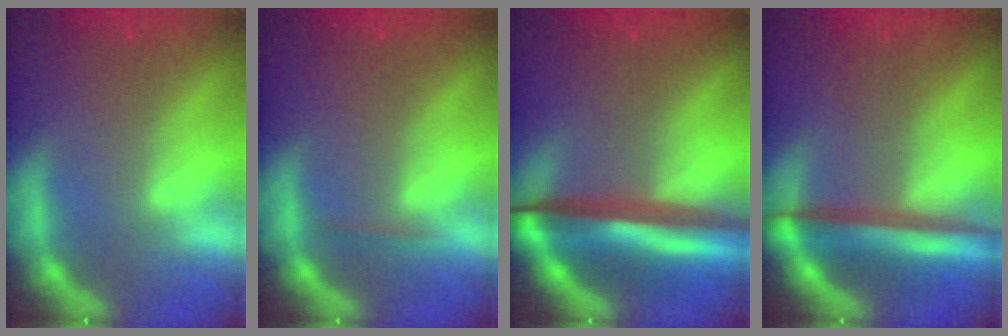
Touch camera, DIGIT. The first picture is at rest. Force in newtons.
{"total": 0.9}
{"total": 10.0}
{"total": 6.5}